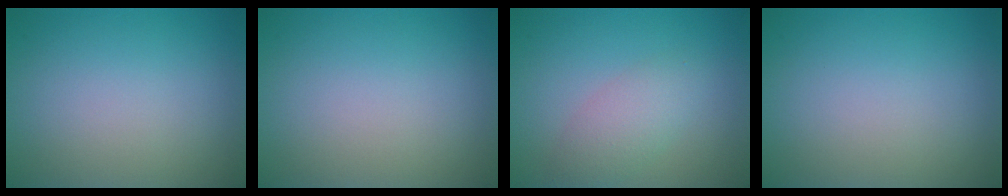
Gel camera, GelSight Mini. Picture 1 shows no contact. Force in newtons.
{"total": 0.0}
{"total": 2.8, "press": 2.8, "slide": 0.1}
{"total": 0.0}